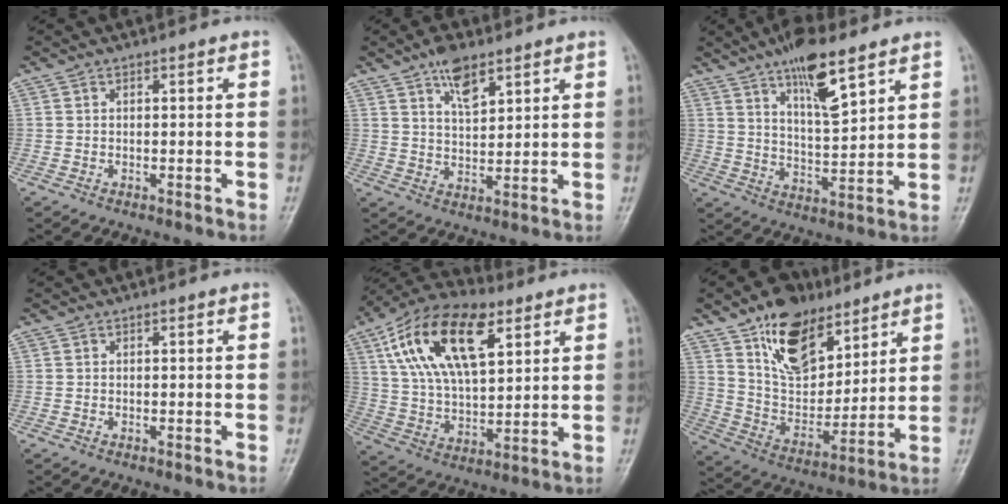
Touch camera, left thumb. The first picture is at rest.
{"total": 6.9, "force": [4.4, 2.9, 4.5], "torque": [-0.063, -0.024, 0.076]}
{"total": 12.0, "force": [7.5, 3.4, 8.7], "torque": [-0.132, -0.043, 0.131]}
{"total": 0.0}
{"total": 20.9, "force": [8.8, 10.3, 15.9], "torque": [-0.270, -0.009, 0.159]}
{"total": 17.0, "force": [10.4, 9.6, 9.4], "torque": [-0.111, -0.054, 0.194]}